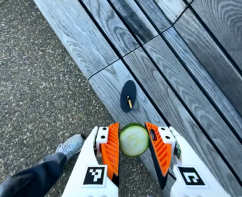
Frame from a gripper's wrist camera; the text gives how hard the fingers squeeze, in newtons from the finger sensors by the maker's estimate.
{"total": 12.9, "left": 13.0, "right": 12.8}